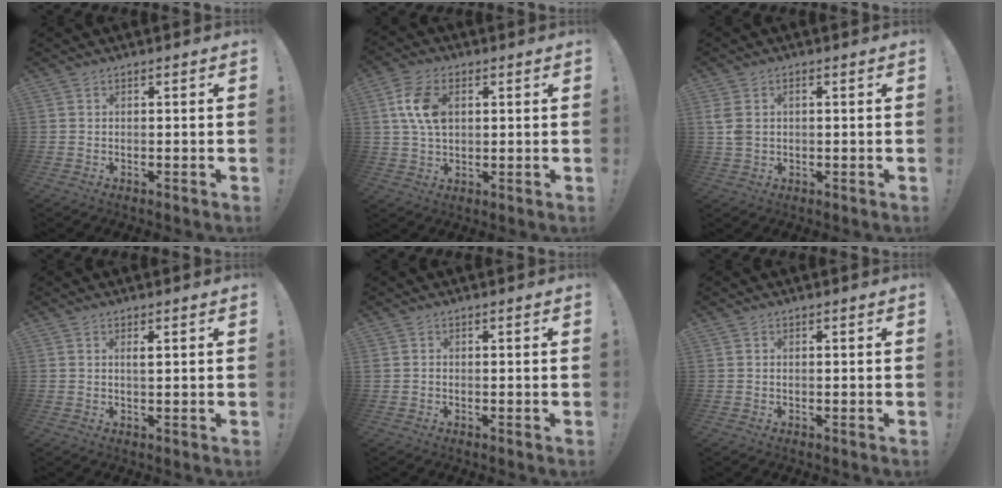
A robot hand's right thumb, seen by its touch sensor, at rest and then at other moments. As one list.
[{"total": 10.6, "force": [2.5, 6.9, 7.7], "torque": [-0.143, 0.003, 0.045]}, {"total": 3.9, "force": [0.6, 2.8, 2.7], "torque": [-0.052, 0.003, 0.012]}, {"total": 1.3, "force": [0.4, 0.2, 1.3], "torque": [-0.015, -0.005, 0.003]}, {"total": 0.8, "force": [-0.3, 0.7, 0.2], "torque": [-0.002, 0.002, -0.005]}, {"total": 0.0}]